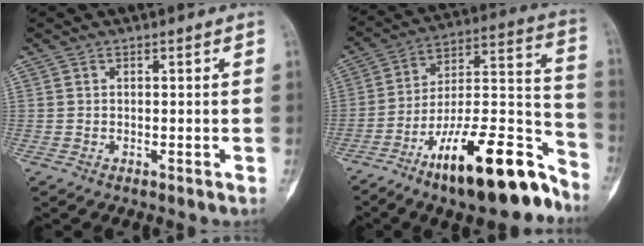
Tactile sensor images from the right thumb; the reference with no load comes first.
{"total": 23.5, "force": [-15.2, 7.1, 16.4], "torque": [-0.218, 0.104, -0.245]}